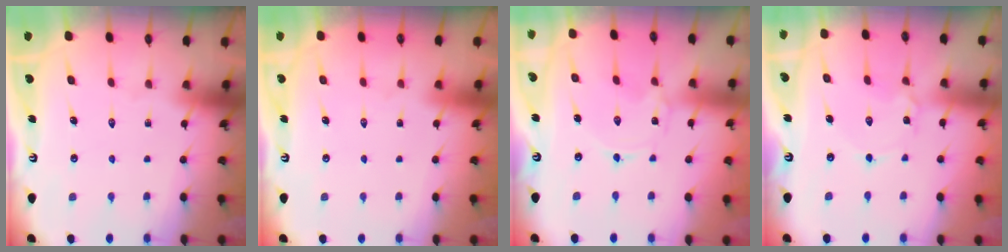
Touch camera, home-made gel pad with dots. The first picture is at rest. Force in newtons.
{"total": 1.6, "press": 1.6, "slide": 0.1}
{"total": 0.0}
{"total": 2.7, "press": 2.7, "slide": 0.2}